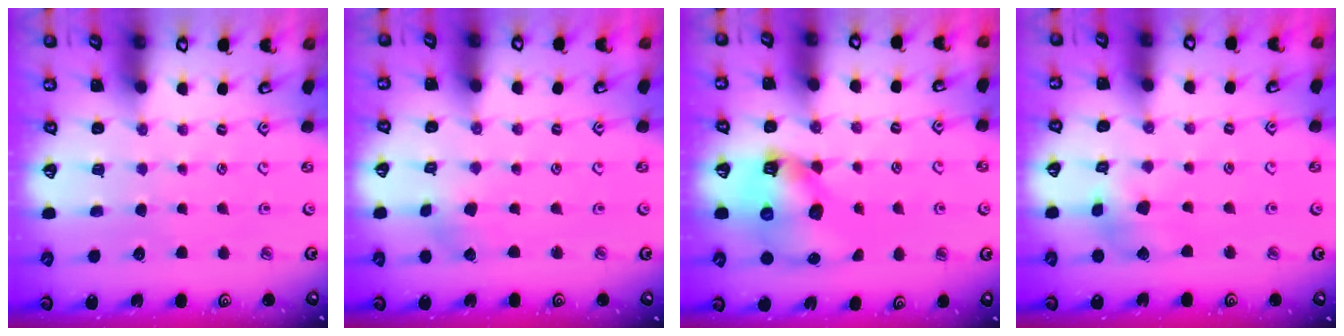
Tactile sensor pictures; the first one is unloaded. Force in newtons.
{"total": 1.5, "press": 1.5, "slide": 0.1}
{"total": 10.7, "press": 10.6, "slide": 1.6}
{"total": 7.2, "press": 7.2, "slide": 0.9}